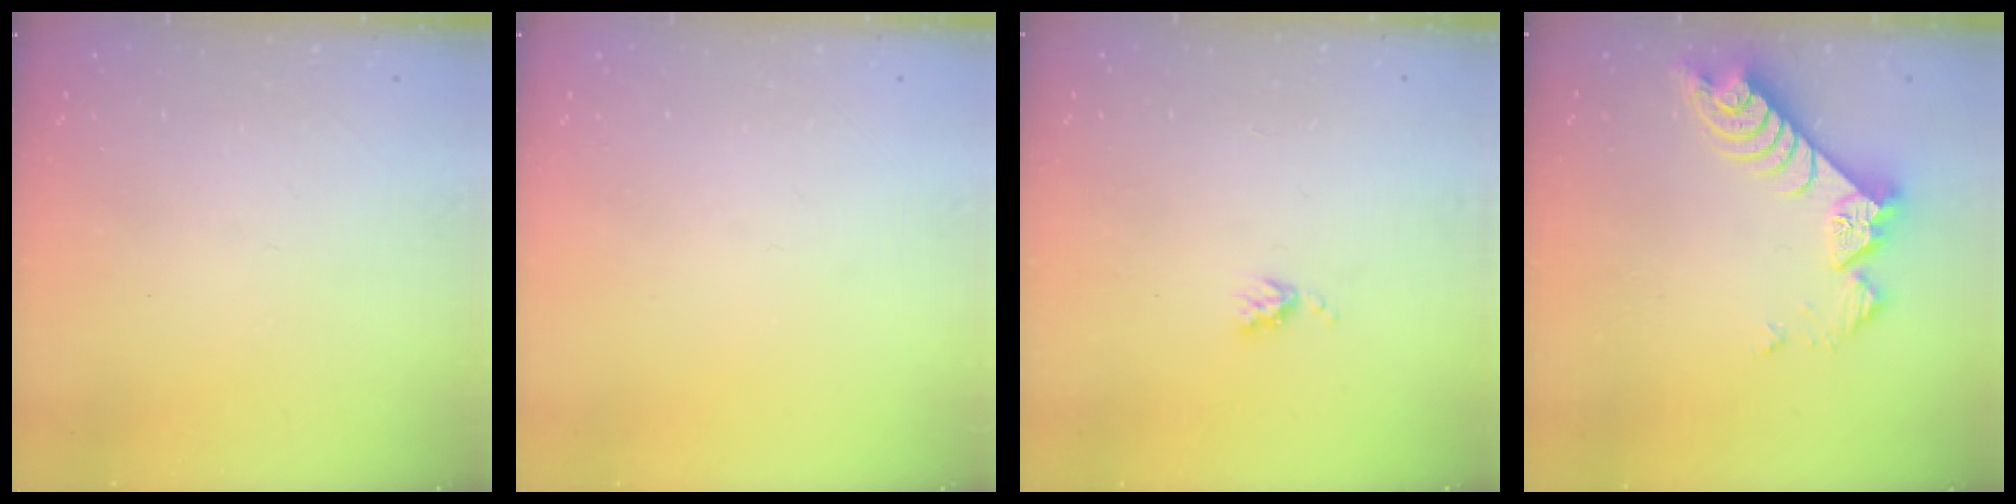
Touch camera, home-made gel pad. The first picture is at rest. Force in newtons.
{"total": 0.0}
{"total": 3.9, "press": 3.9, "slide": 0.5}
{"total": 8.0, "press": 8.0, "slide": 0.8}